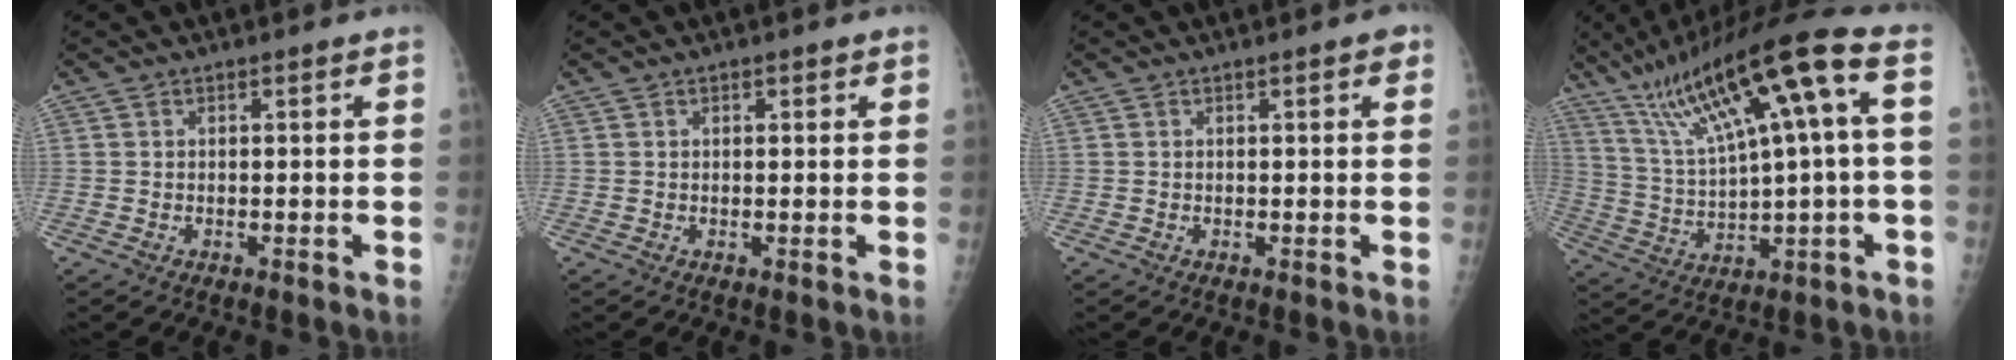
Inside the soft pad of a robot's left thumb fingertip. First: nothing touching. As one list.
[{"total": 1.1, "force": [0.6, 0.6, 0.6], "torque": [-0.003, -0.001, 0.005]}, {"total": 1.5, "force": [0.8, 0.5, 1.3], "torque": [-0.015, 0.001, 0.007]}, {"total": 19.8, "force": [7.2, 3.7, 18.1], "torque": [-0.315, 0.013, 0.130]}]